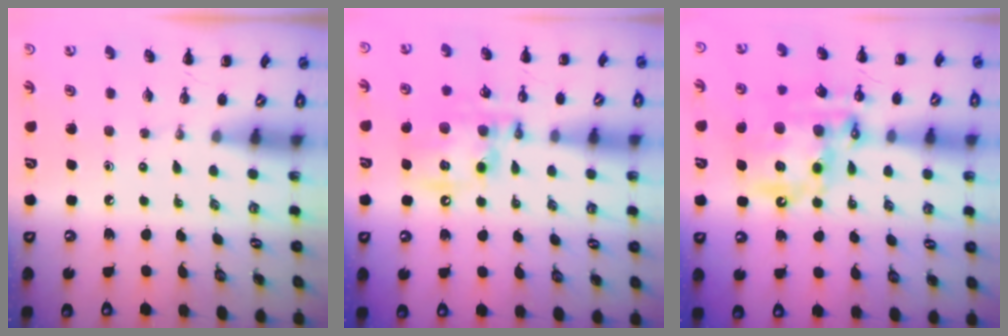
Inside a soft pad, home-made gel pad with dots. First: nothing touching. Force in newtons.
{"total": 13.8, "press": 13.5, "slide": 3.1}
{"total": 19.3, "press": 18.8, "slide": 4.2}